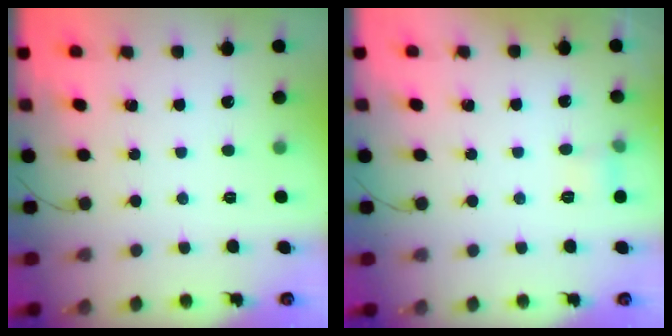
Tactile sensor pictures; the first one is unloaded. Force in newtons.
{"total": 4.9, "press": 4.6, "slide": 1.5}